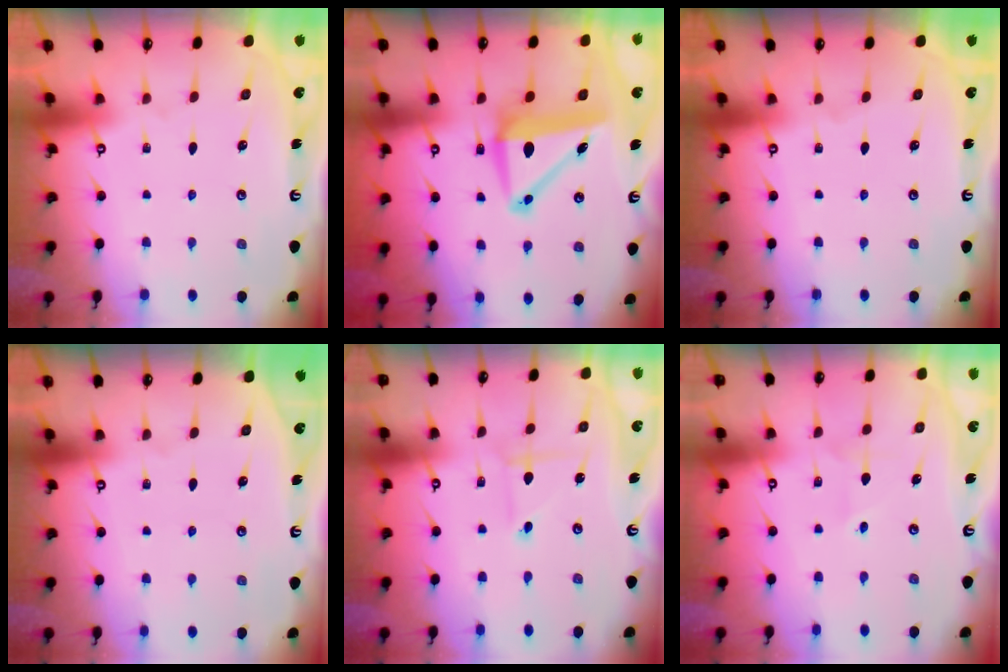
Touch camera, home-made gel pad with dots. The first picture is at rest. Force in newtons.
{"total": 8.5, "press": 8.3, "slide": 1.7}
{"total": 0.0}
{"total": 0.0}
{"total": 1.4, "press": 1.3, "slide": 0.1}
{"total": 2.3, "press": 2.3, "slide": 0.4}